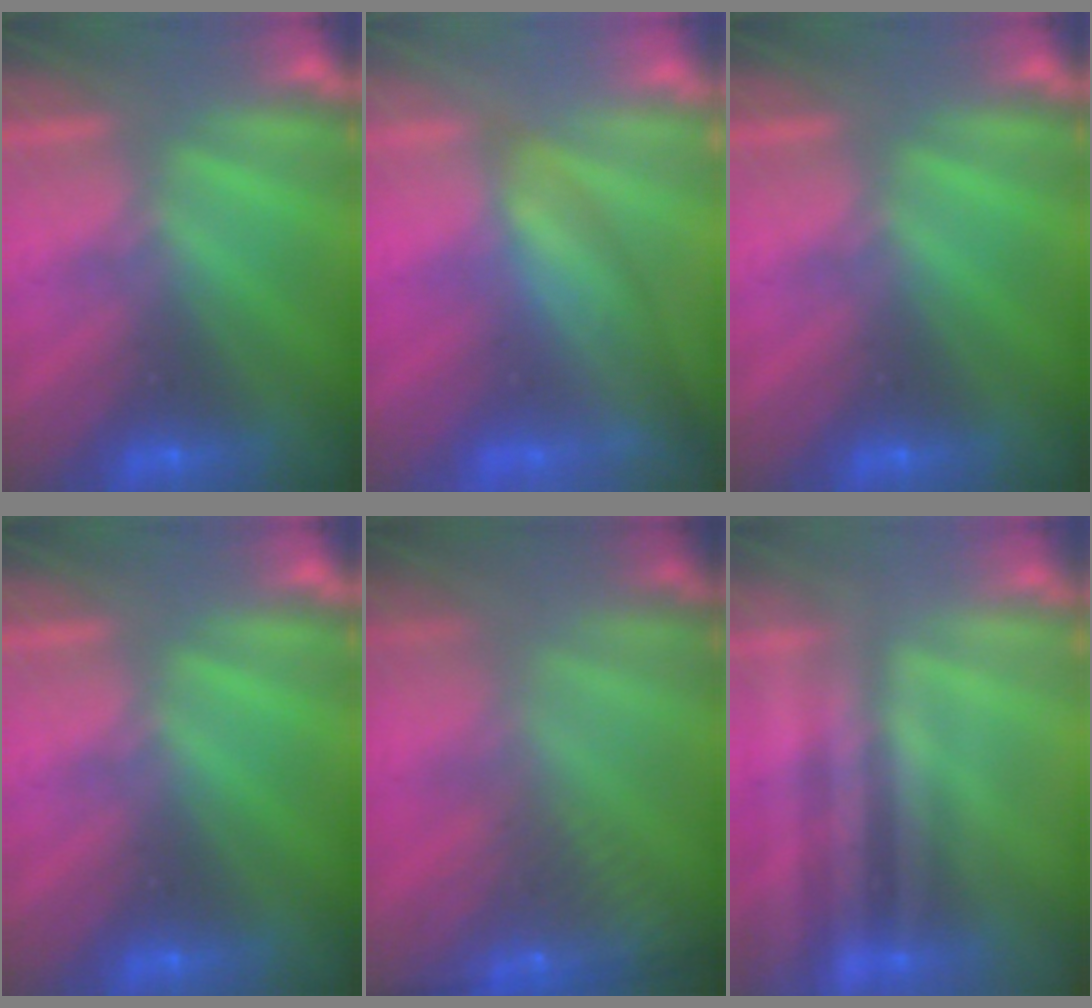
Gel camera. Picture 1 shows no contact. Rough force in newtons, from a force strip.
{"total": 3.8}
{"total": 0.0}
{"total": 0.0}
{"total": 8.8}
{"total": 2.2}